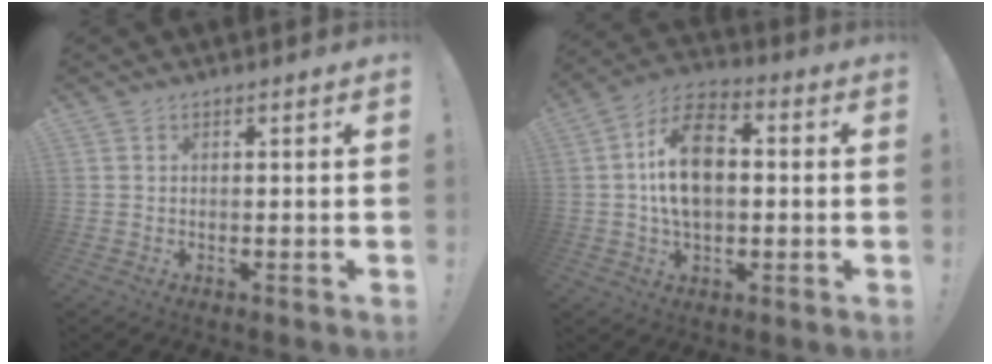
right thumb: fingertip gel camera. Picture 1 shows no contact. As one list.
[{"total": 14.8, "force": [0.6, 9.2, 11.5], "torque": [-0.196, 0.011, 0.010]}]